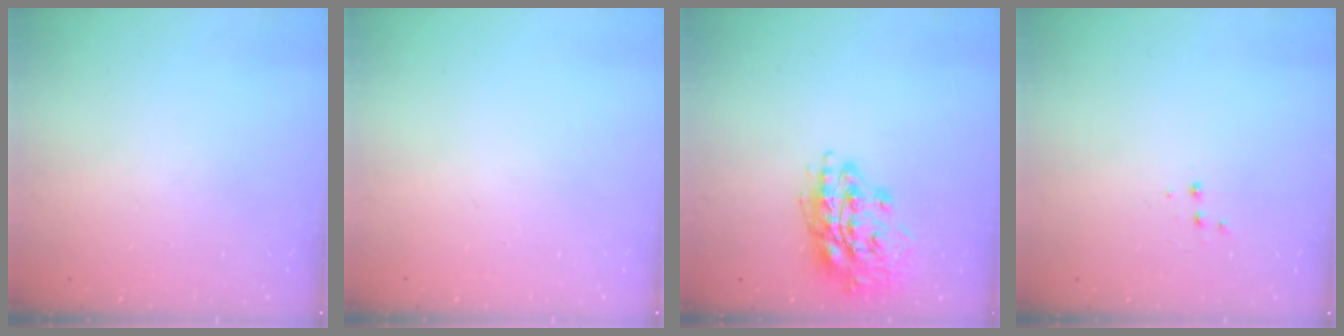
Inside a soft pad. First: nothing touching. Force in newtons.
{"total": 0.0}
{"total": 15.6, "press": 15.6, "slide": 1.3}
{"total": 1.9, "press": 1.9, "slide": 0.2}